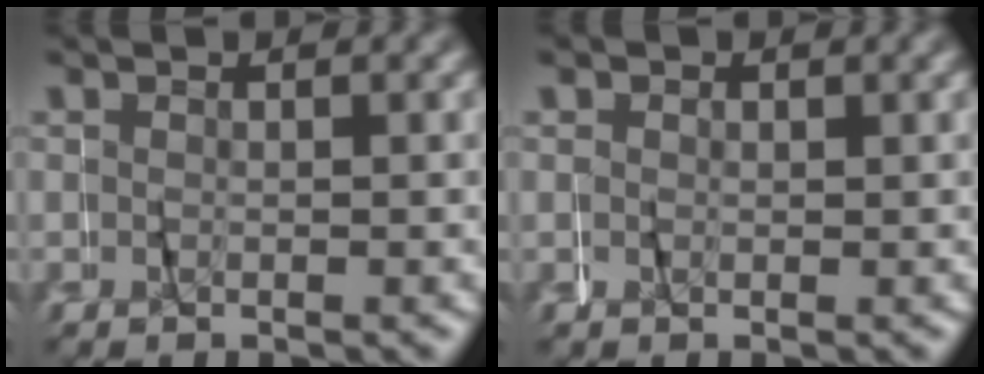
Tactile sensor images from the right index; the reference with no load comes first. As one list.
[{"total": 0.9, "force": [0.4, 0.8, 0.1], "torque": [-0.001, 0.000, 0.007]}]